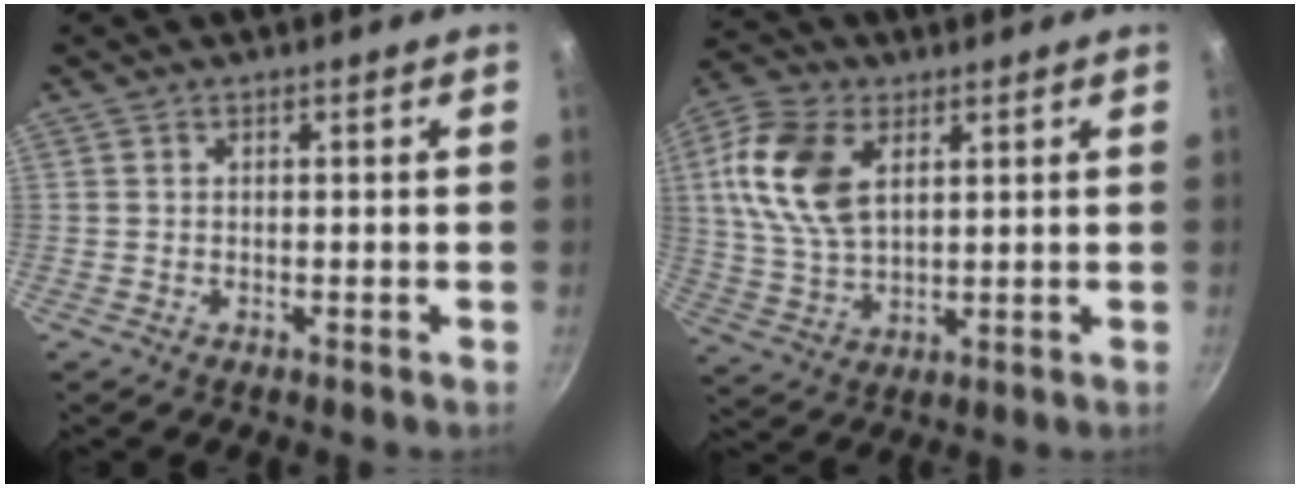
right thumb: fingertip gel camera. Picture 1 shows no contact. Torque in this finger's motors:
{"motor_torque": [-0.67, 1.22, 0.98, 0.81, 0.20]}